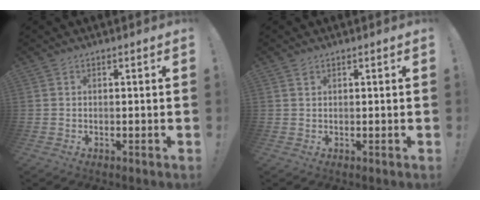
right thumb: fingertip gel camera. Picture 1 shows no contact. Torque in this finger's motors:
{"motor_torque": [0.00, 0.16, 0.36, -0.07, 0.00]}